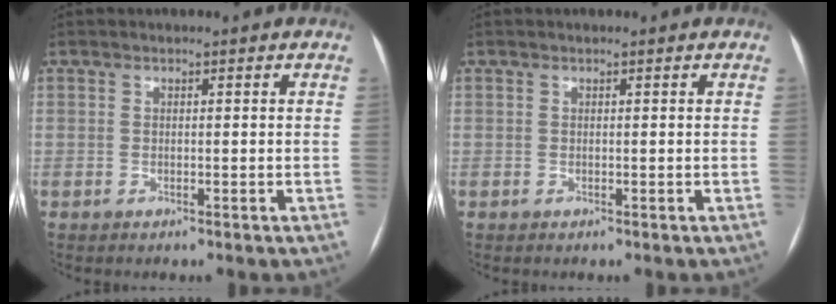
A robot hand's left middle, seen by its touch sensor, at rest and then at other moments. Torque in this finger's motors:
{"motor_torque": [-0.14, -0.22, 0.11, 0.02]}